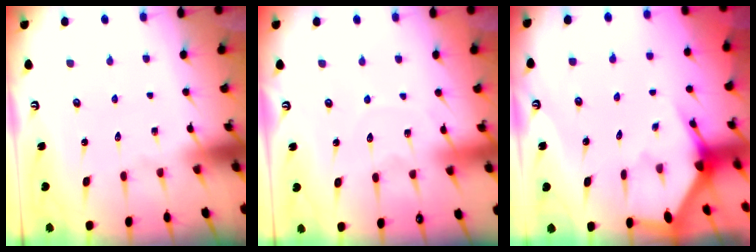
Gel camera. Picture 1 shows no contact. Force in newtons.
{"total": 4.5, "press": 4.5, "slide": 0.5}
{"total": 2.9, "press": 2.9, "slide": 0.2}